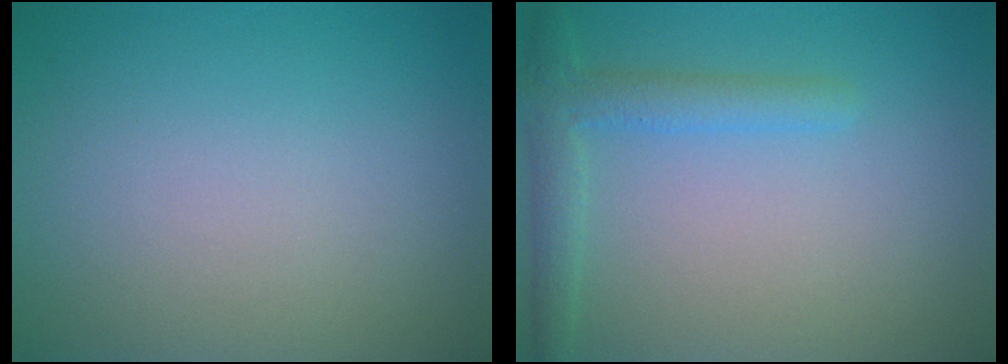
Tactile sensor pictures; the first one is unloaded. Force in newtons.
{"total": 2.8, "press": 2.8, "slide": 0.2}